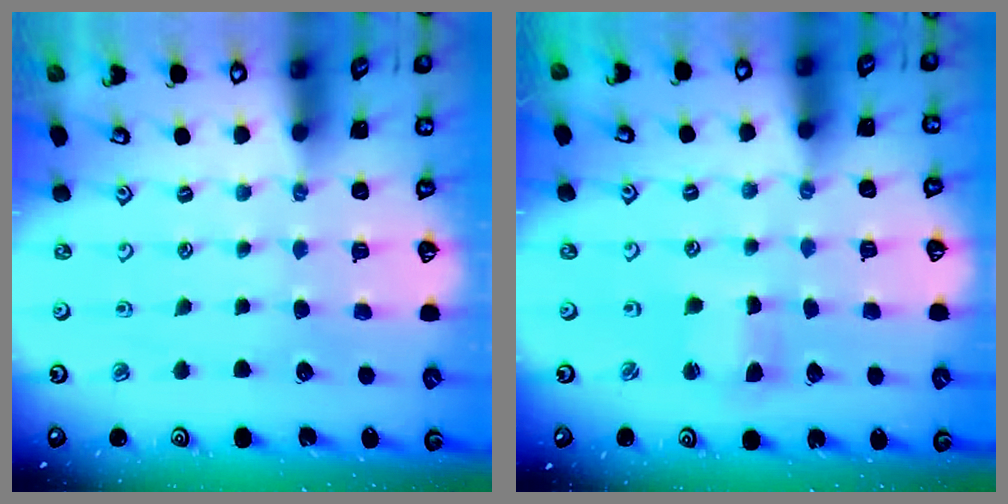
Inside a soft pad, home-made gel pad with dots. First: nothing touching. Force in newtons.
{"total": 2.2, "press": 2.2, "slide": 0.3}